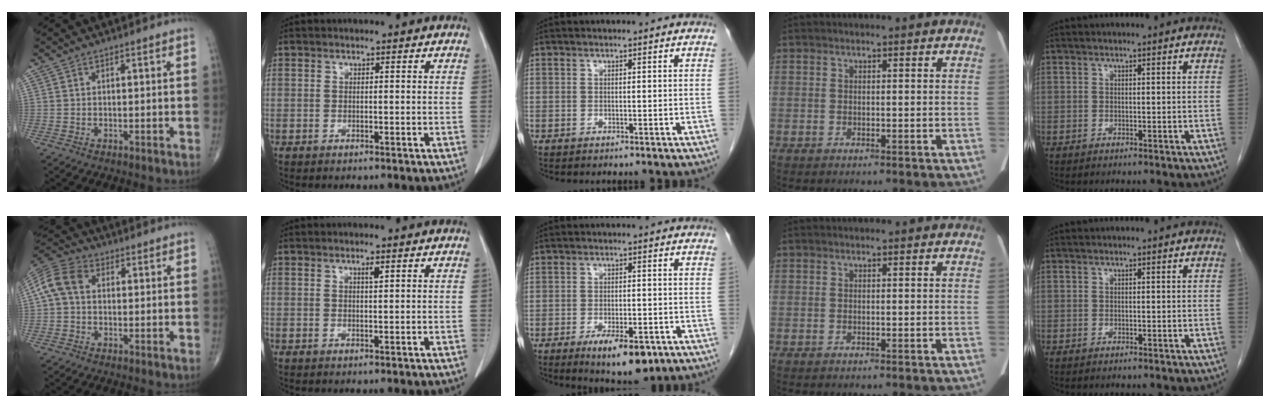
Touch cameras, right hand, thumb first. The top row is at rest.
{"thumb": {"total": 7.9, "force": [0.7, 5.7, 5.4], "torque": [-0.110, 0.029, 0.003]}, "index": {"total": 0.9, "force": [0.5, 0.0, 0.8], "torque": [-0.016, -0.001, 0.010]}, "middle": {"total": 8.4, "force": [-4.6, 2.8, 6.4], "torque": [-0.088, -0.009, -0.061]}}